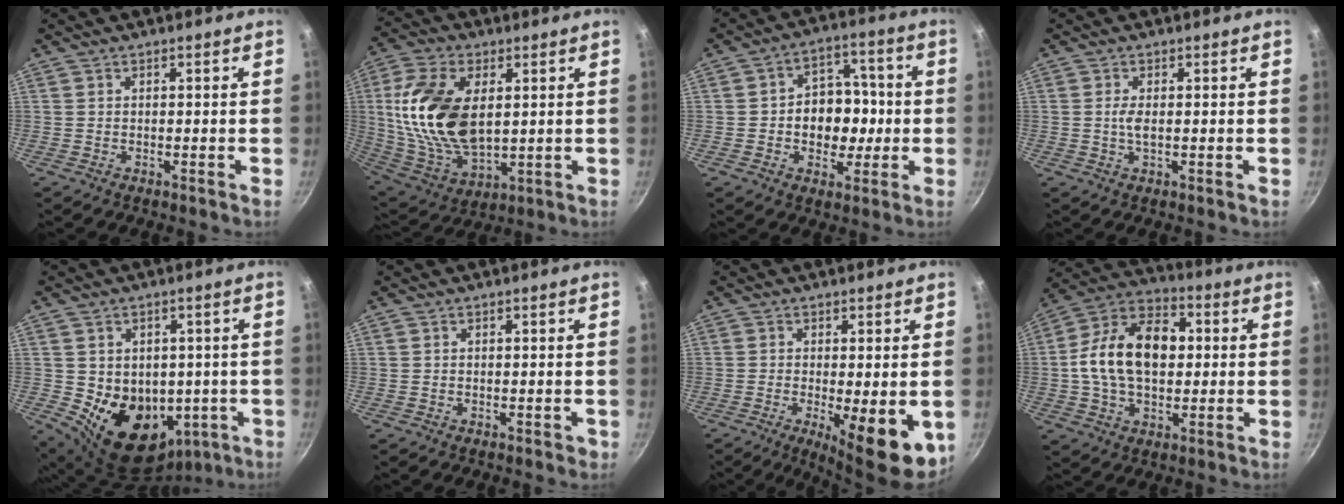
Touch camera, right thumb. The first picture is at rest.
{"total": 20.1, "force": [3.3, 11.5, 16.1], "torque": [-0.304, -0.013, 0.073]}
{"total": 11.7, "force": [-1.0, 9.1, 7.3], "torque": [-0.055, 0.017, -0.022]}
{"total": 2.2, "force": [0.1, 0.7, 2.1], "torque": [-0.048, -0.001, 0.000]}
{"total": 15.6, "force": [-1.5, 12.2, 9.6], "torque": [-0.125, -0.011, 0.007]}
{"total": 0.7, "force": [-0.3, 0.5, 0.4], "torque": [-0.002, 0.002, -0.003]}
{"total": 12.0, "force": [-3.5, 3.6, 10.9], "torque": [-0.137, -0.010, -0.039]}
{"total": 17.6, "force": [1.1, 11.5, 13.3], "torque": [-0.201, 0.028, 0.000]}